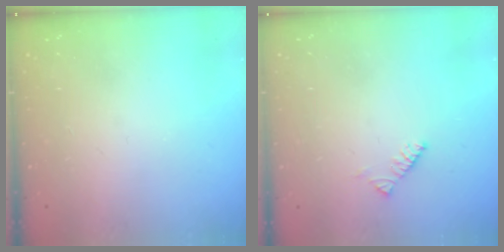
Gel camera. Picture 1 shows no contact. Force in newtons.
{"total": 2.9, "press": 2.9, "slide": 0.5}